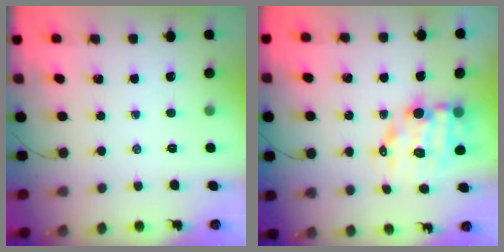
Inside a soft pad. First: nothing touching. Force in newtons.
{"total": 10.4, "press": 10.1, "slide": 2.4}